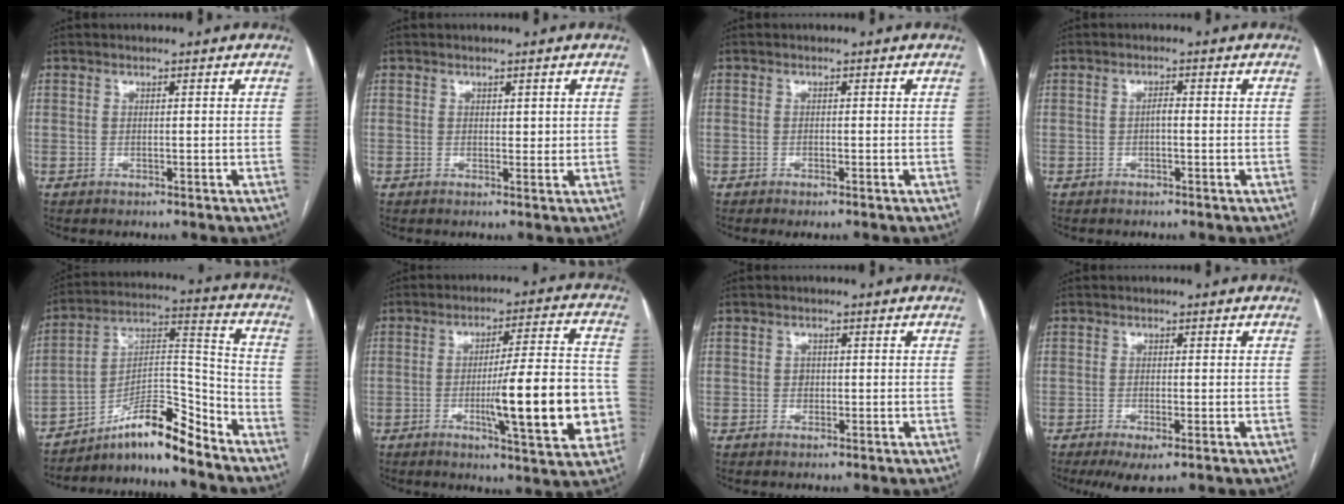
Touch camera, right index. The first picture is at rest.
{"total": 1.3, "force": [0.6, 0.9, 0.8], "torque": [-0.006, -0.002, 0.010]}
{"total": 1.1, "force": [-0.7, 0.1, 0.8], "torque": [-0.014, -0.002, -0.011]}
{"total": 1.2, "force": [-0.2, 0.4, 1.1], "torque": [-0.018, 0.004, -0.006]}
{"total": 12.1, "force": [-10.2, 1.2, 6.3], "torque": [-0.106, 0.033, -0.172]}
{"total": 16.4, "force": [-3.6, 2.3, 15.9], "torque": [-0.224, 0.007, -0.048]}
{"total": 1.1, "force": [-0.1, 1.0, 0.5], "torque": [-0.005, 0.003, 0.000]}
{"total": 3.8, "force": [-1.9, 0.8, 3.1], "torque": [-0.049, -0.009, -0.028]}